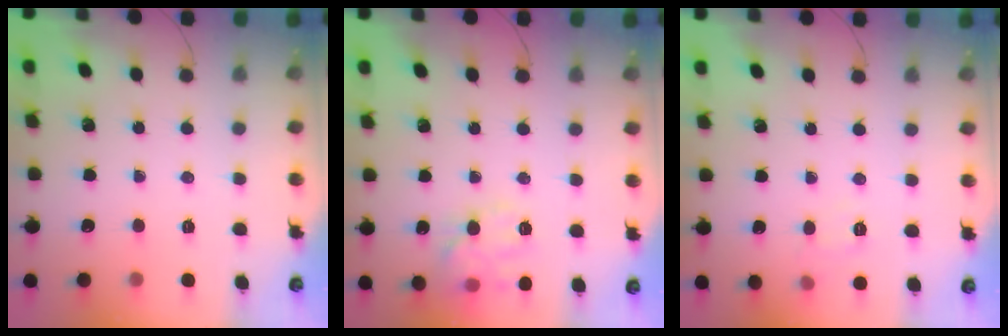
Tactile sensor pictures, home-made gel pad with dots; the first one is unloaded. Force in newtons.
{"total": 11.9, "press": 11.8, "slide": 0.6}
{"total": 6.4, "press": 6.2, "slide": 1.4}